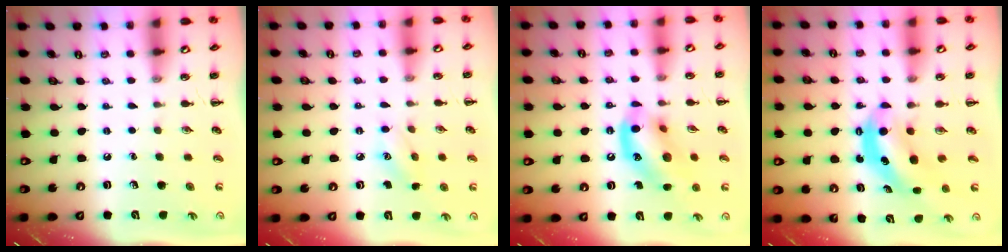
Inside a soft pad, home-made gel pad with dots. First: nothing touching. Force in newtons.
{"total": 6.4, "press": 6.3, "slide": 1.3}
{"total": 13.3, "press": 12.9, "slide": 3.1}
{"total": 6.1, "press": 6.1, "slide": 0.5}